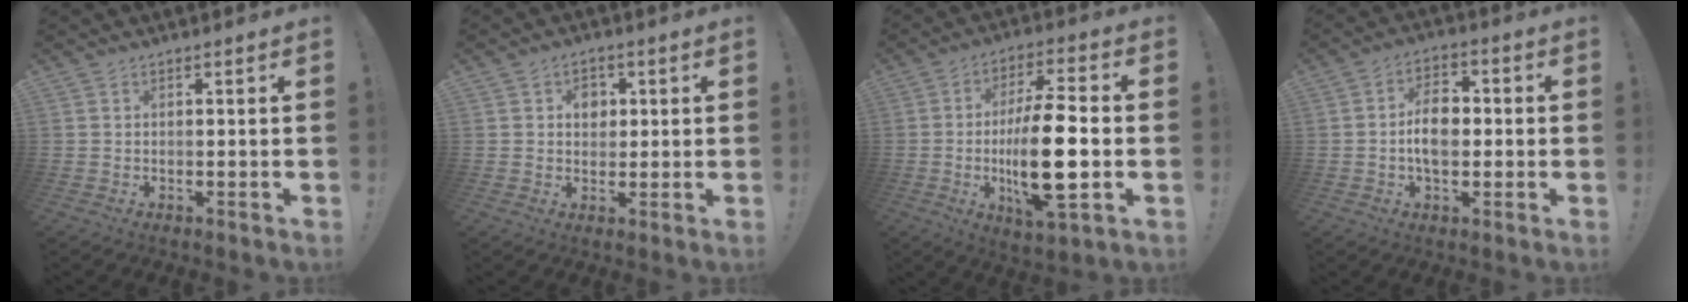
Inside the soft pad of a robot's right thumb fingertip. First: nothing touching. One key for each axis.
{"total": 4.7, "fx": 1.1, "fy": 4.0, "fz": 2.2, "tx": -0.022, "ty": -0.001, "tz": 0.015}
{"total": 18.7, "fx": -2.1, "fy": 5.7, "fz": 17.7, "tx": -0.318, "ty": 0.000, "tz": -0.037}
{"total": 9.3, "fx": -0.4, "fy": 6.4, "fz": 6.7, "tx": -0.118, "ty": 0.009, "tz": -0.011}